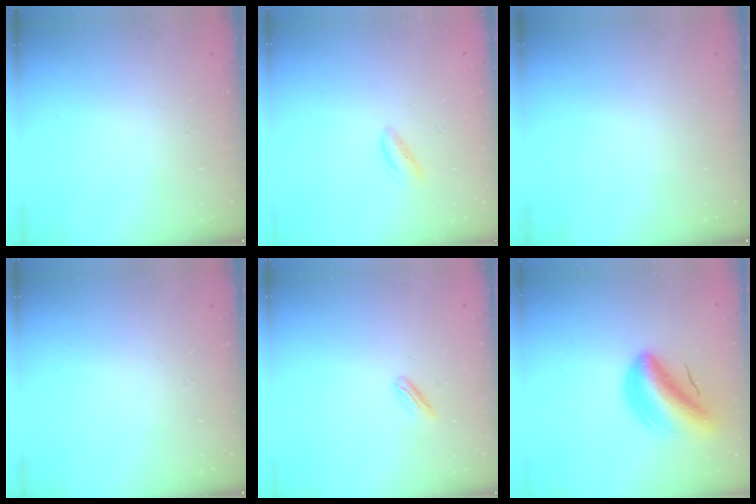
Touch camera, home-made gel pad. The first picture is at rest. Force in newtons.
{"total": 2.4, "press": 2.4, "slide": 0.2}
{"total": 0.0}
{"total": 0.0}
{"total": 2.4, "press": 2.3, "slide": 0.7}
{"total": 10.7, "press": 10.2, "slide": 3.0}